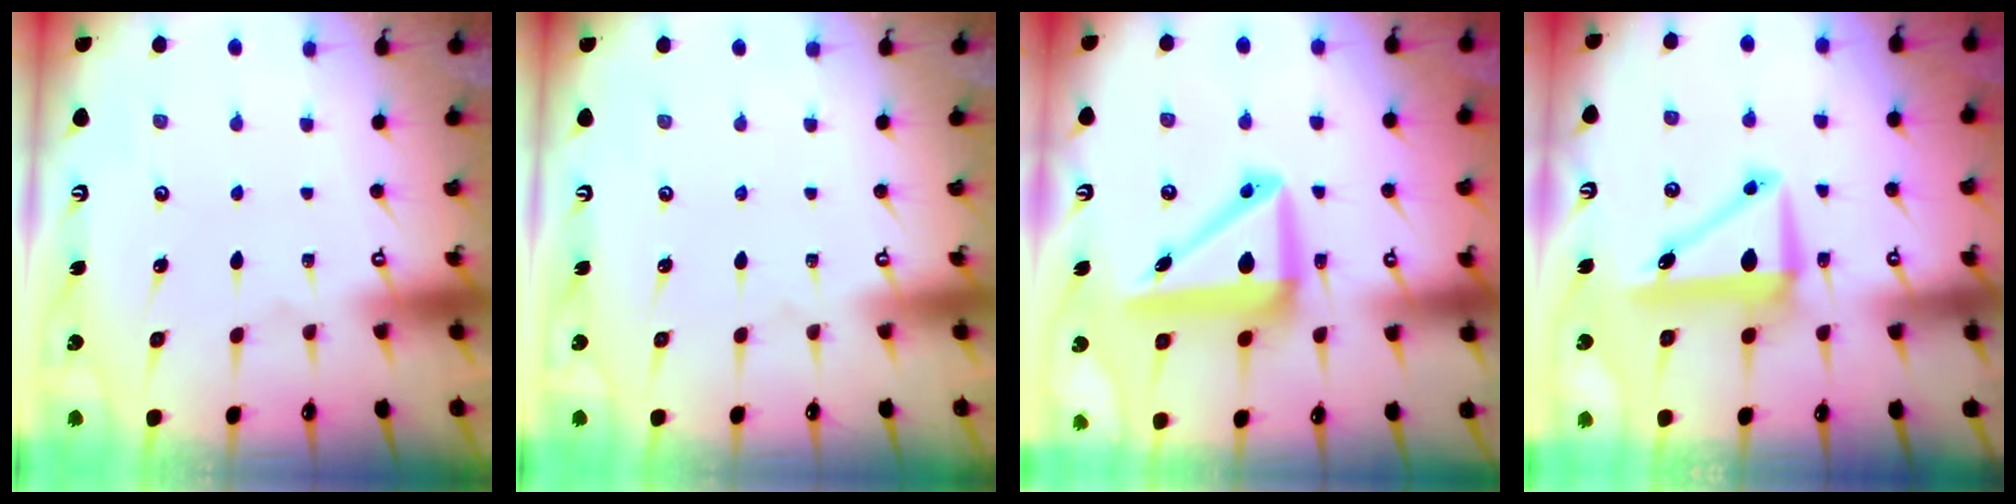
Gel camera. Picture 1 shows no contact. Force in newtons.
{"total": 0.0}
{"total": 12.5, "press": 12.2, "slide": 2.7}
{"total": 8.4, "press": 7.8, "slide": 3.1}